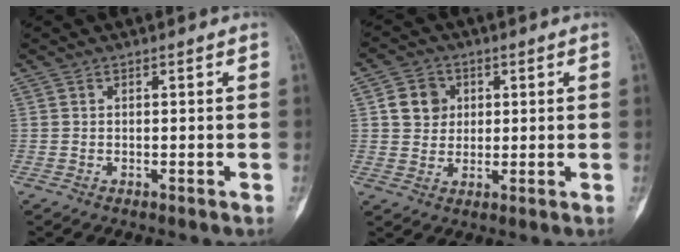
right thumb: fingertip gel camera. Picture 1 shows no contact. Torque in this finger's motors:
{"motor_torque": [-0.27, 0.33, 0.15, 0.13, 0.02]}